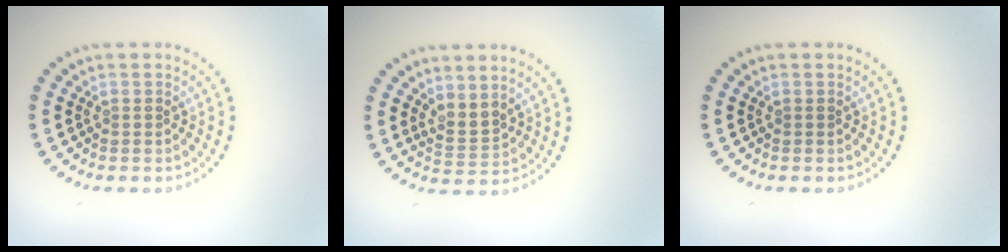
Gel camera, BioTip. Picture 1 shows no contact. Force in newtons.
{"total": 2.0, "press": 1.6, "slide": 1.3}
{"total": 0.0}